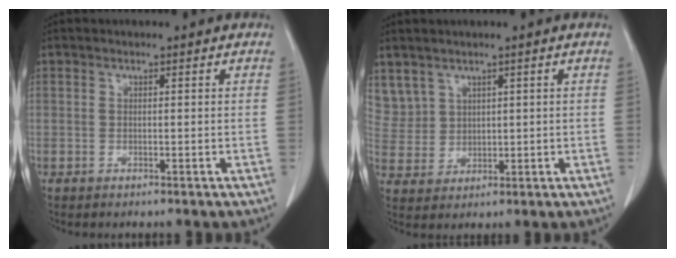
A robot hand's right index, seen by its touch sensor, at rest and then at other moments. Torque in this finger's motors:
{"motor_torque": [-0.32, 0.40, -0.03, 0.00]}